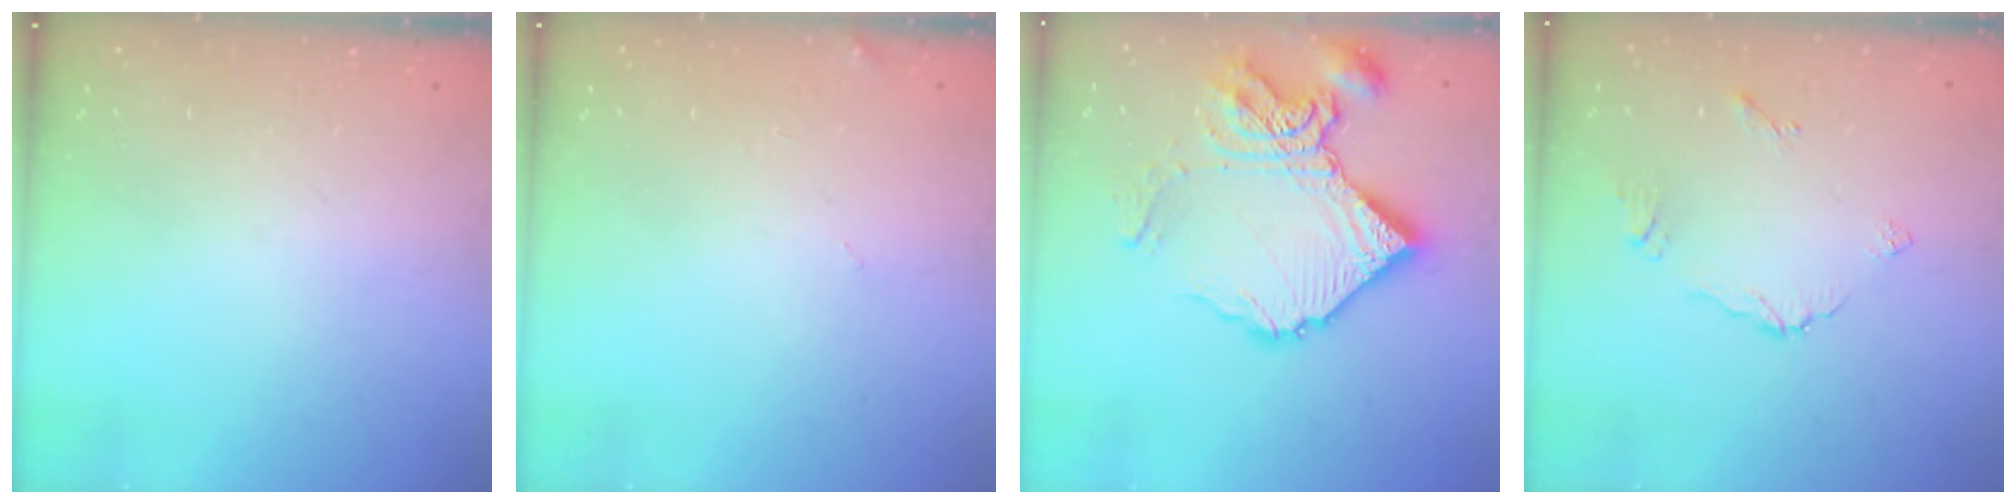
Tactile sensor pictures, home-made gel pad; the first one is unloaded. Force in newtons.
{"total": 2.2, "press": 2.2, "slide": 0.2}
{"total": 18.7, "press": 18.5, "slide": 2.2}
{"total": 4.8, "press": 4.7, "slide": 0.2}